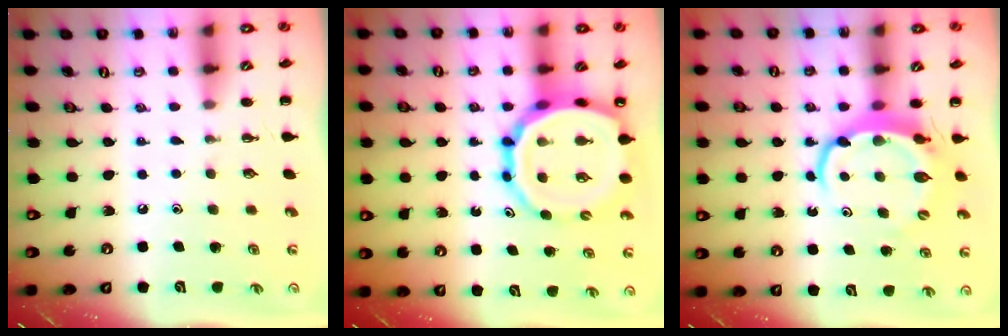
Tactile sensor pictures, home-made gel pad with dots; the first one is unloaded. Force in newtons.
{"total": 18.8, "press": 18.1, "slide": 4.8}
{"total": 7.0, "press": 6.8, "slide": 1.3}